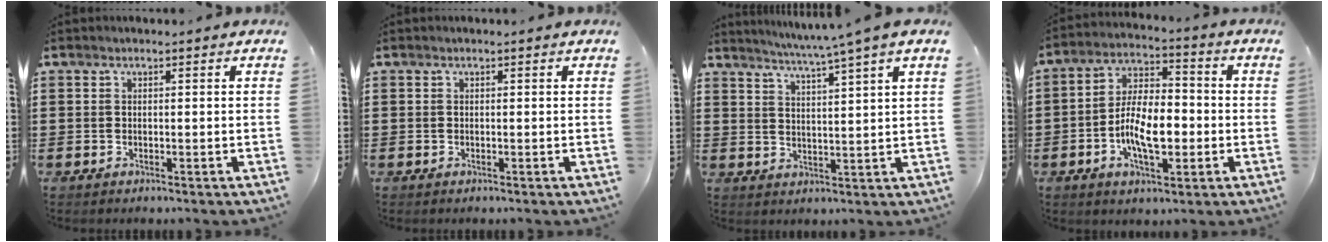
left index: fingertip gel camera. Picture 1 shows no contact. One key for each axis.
{"total": 0.0}
{"total": 3.9, "fx": 3.3, "fy": -1.4, "fz": 1.5, "tx": -0.039, "ty": -0.027, "tz": 0.052}
{"total": 9.2, "fx": -2.5, "fy": 4.3, "fz": 7.7, "tx": -0.161, "ty": 0.006, "tz": -0.050}